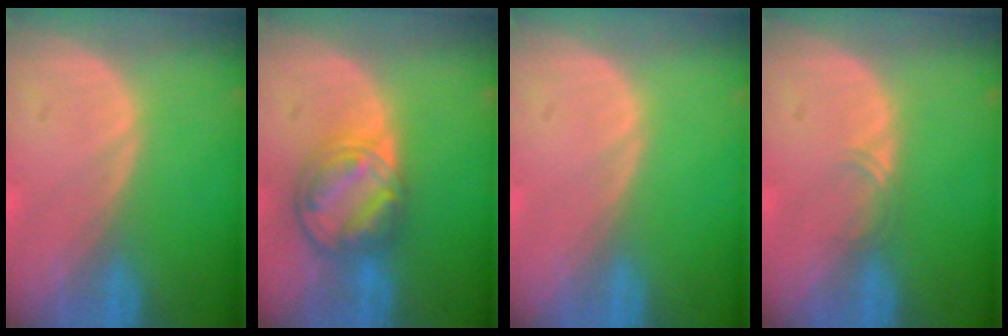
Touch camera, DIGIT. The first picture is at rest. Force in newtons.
{"total": 8.2, "press": 7.0, "slide": 4.4}
{"total": 0.0}
{"total": 1.1, "press": 1.0, "slide": 0.6}